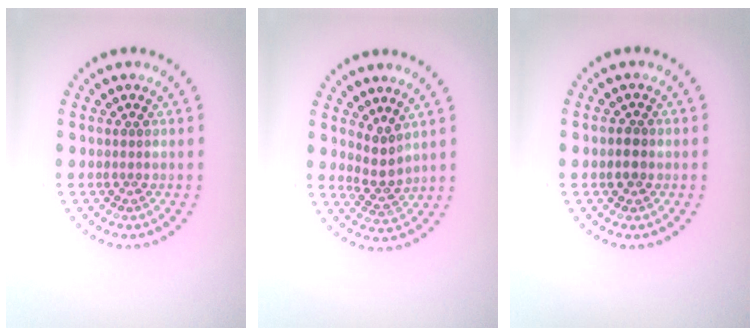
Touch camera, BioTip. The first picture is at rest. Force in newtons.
{"total": 2.1, "press": 1.5, "slide": 1.4}
{"total": 1.6, "press": 1.6, "slide": 0.3}